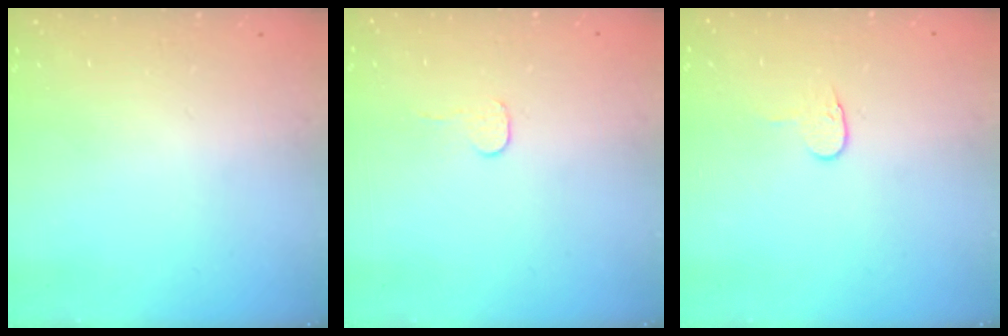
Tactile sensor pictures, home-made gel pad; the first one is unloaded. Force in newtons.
{"total": 3.4, "press": 3.4, "slide": 0.3}
{"total": 3.8, "press": 3.7, "slide": 0.4}